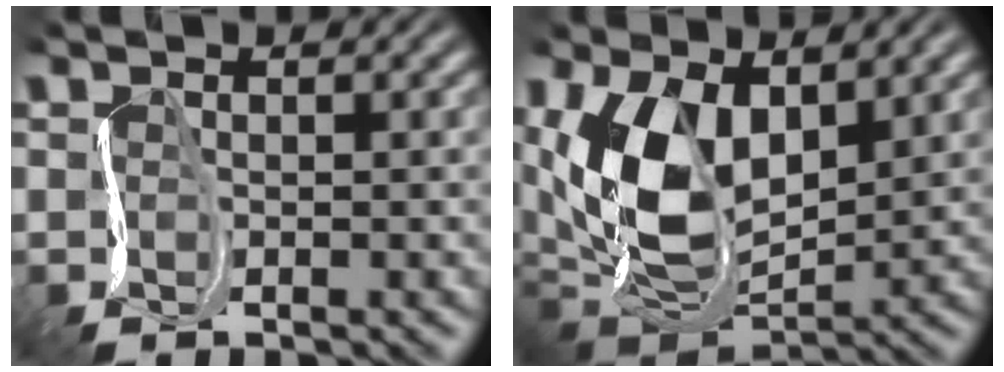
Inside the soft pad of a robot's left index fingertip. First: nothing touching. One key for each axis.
{"total": 8.6, "fx": 1.3, "fy": 5.1, "fz": 6.9, "tx": -0.144, "ty": -0.015, "tz": 0.015}